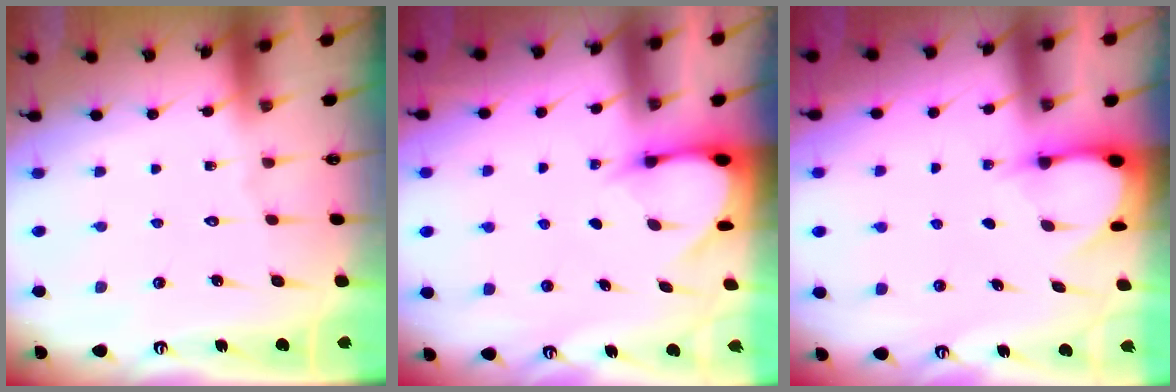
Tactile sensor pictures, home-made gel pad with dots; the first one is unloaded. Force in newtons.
{"total": 3.5, "press": 3.5, "slide": 0.3}
{"total": 3.2, "press": 3.1, "slide": 0.4}